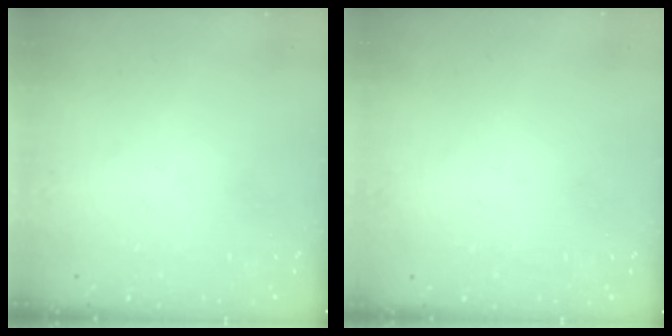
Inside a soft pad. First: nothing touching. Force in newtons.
{"total": 2.2, "press": 2.2, "slide": 0.1}